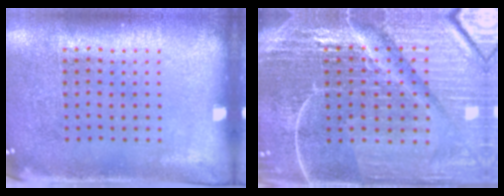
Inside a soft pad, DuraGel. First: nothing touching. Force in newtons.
{"total": 7.1, "press": 6.2, "slide": 3.5}